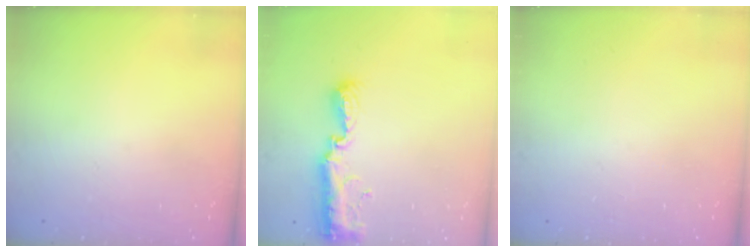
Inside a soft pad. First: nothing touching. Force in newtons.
{"total": 12.8, "press": 11.4, "slide": 5.9}
{"total": 0.0}